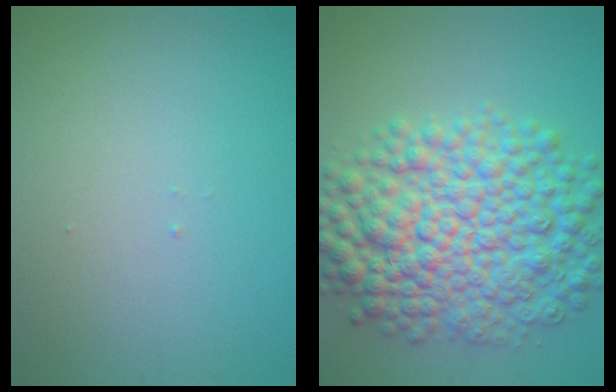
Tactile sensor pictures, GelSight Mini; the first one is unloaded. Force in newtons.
{"total": 10.4, "press": 10.4, "slide": 0.1}